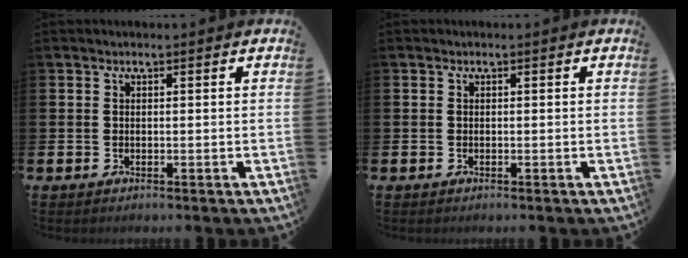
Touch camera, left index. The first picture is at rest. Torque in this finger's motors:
{"motor_torque": [-0.18, -0.17, 0.00, 0.01]}